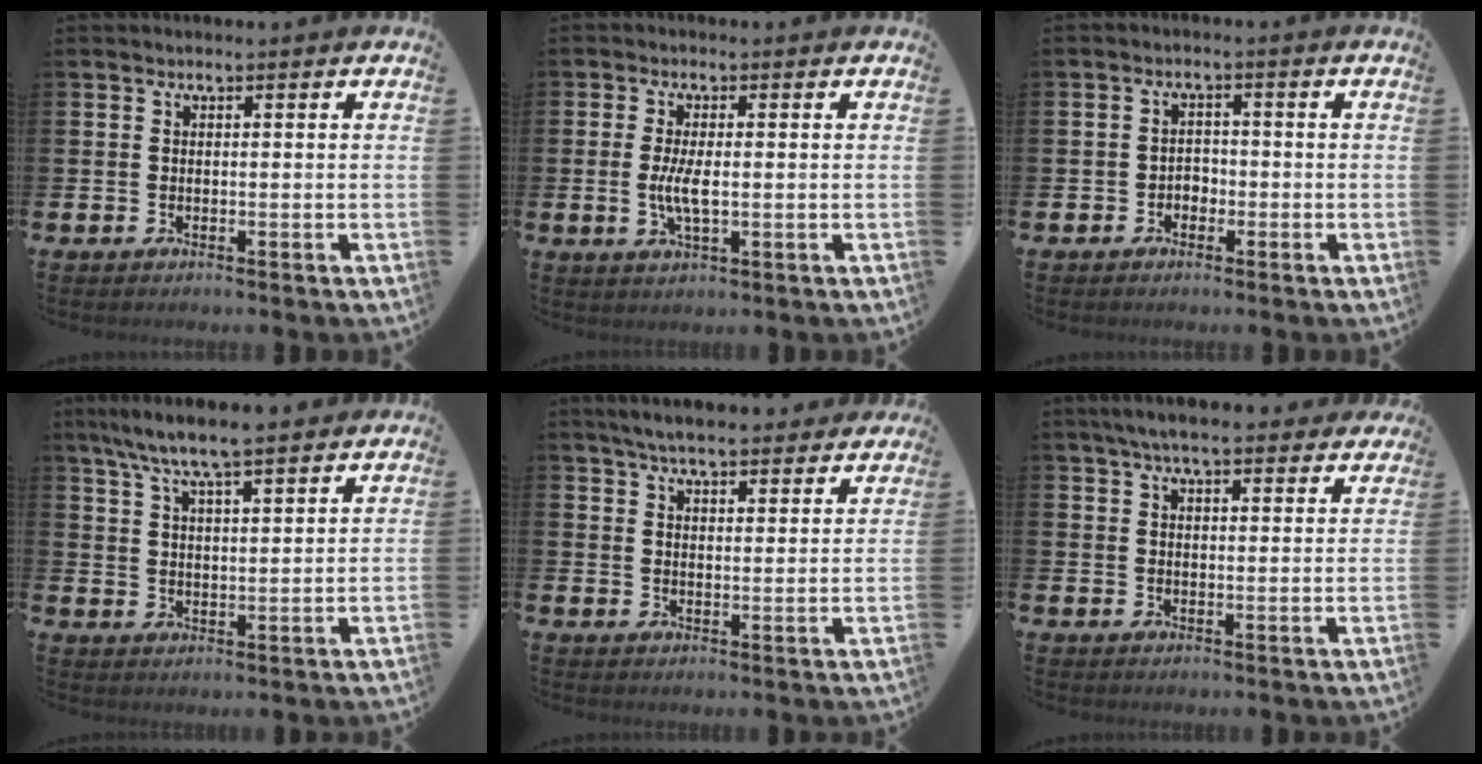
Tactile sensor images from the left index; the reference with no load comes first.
{"total": 3.9, "force": [-0.1, 1.3, 3.6], "torque": [-0.066, -0.002, -0.007]}
{"total": 1.9, "force": [-1.2, 1.4, 0.5], "torque": [-0.006, 0.003, -0.029]}
{"total": 7.3, "force": [6.7, 0.6, 2.7], "torque": [-0.079, -0.022, 0.122]}
{"total": 5.7, "force": [5.4, 0.7, 1.5], "torque": [-0.042, -0.023, 0.098]}
{"total": 5.6, "force": [5.1, 1.0, 2.2], "torque": [-0.052, -0.013, 0.093]}